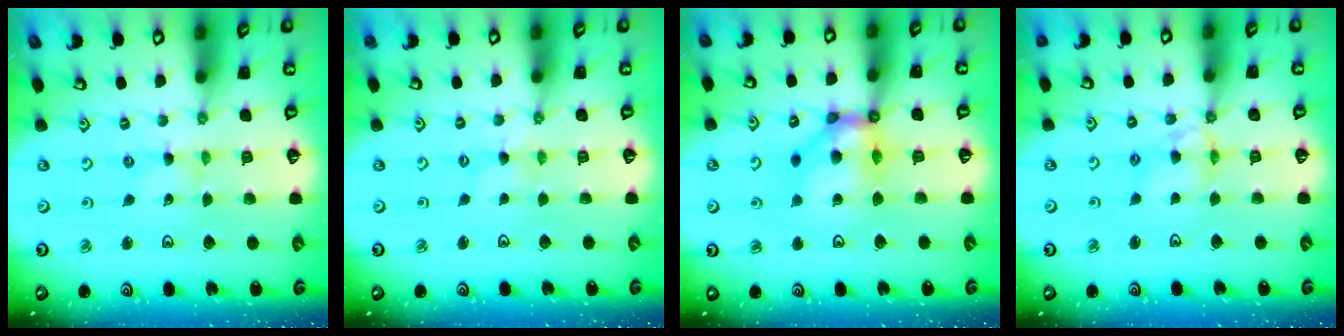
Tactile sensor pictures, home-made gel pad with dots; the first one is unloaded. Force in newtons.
{"total": 0.0}
{"total": 10.4, "press": 10.3, "slide": 1.4}
{"total": 6.5, "press": 6.5, "slide": 0.7}